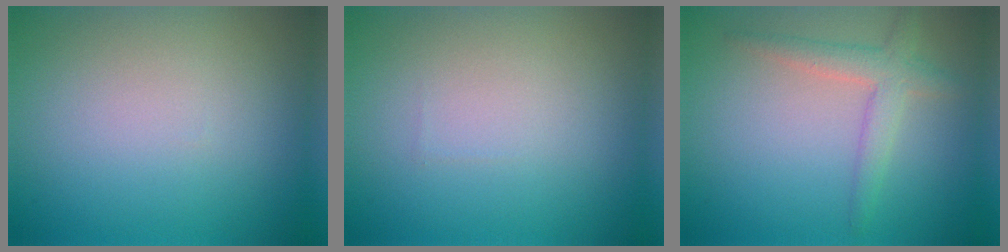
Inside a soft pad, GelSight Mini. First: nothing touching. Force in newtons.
{"total": 0.0}
{"total": 2.8, "press": 2.8, "slide": 0.2}